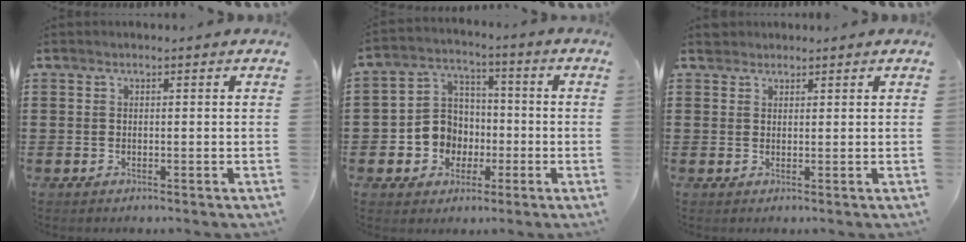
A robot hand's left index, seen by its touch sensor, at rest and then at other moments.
{"total": 7.6, "force": [-1.6, 7.0, 2.3], "torque": [-0.084, 0.011, -0.031]}
{"total": 1.6, "force": [1.4, 0.7, 0.0], "torque": [-0.004, 0.003, 0.030]}